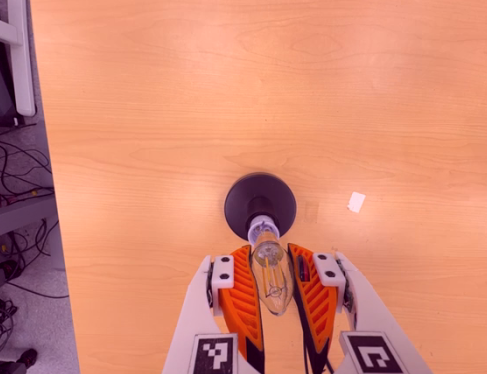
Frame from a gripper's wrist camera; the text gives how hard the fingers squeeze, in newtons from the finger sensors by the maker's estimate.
{"total": 22.1, "left": 24.6, "right": 19.6}